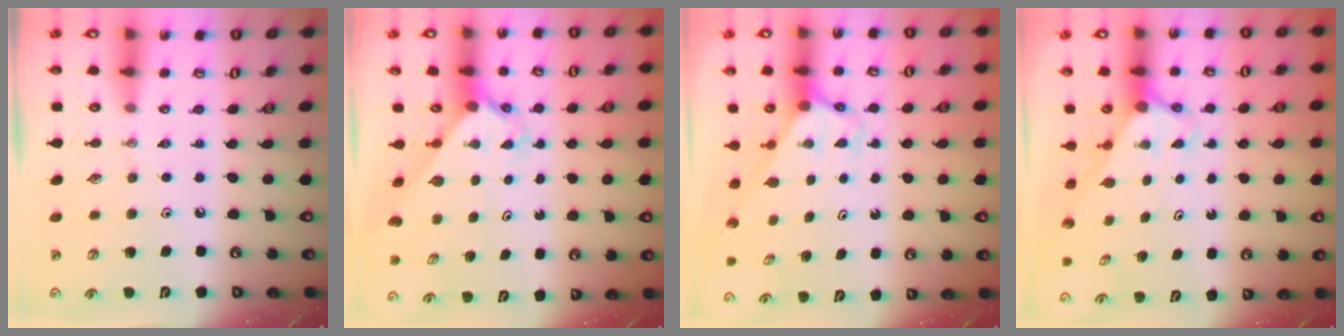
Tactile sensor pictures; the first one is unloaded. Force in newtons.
{"total": 2.3, "press": 2.3, "slide": 0.2}
{"total": 2.7, "press": 2.7, "slide": 0.2}
{"total": 2.8, "press": 2.8, "slide": 0.0}